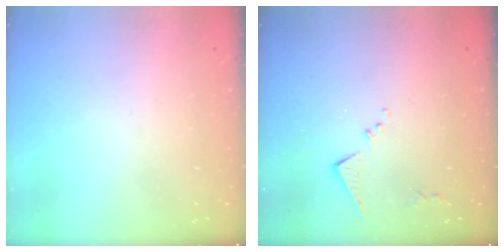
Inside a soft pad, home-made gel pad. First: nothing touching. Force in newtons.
{"total": 6.4, "press": 6.4, "slide": 0.3}